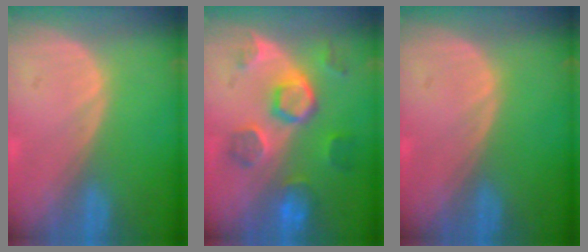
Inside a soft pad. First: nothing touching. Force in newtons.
{"total": 8.5, "press": 8.0, "slide": 2.9}
{"total": 0.0}